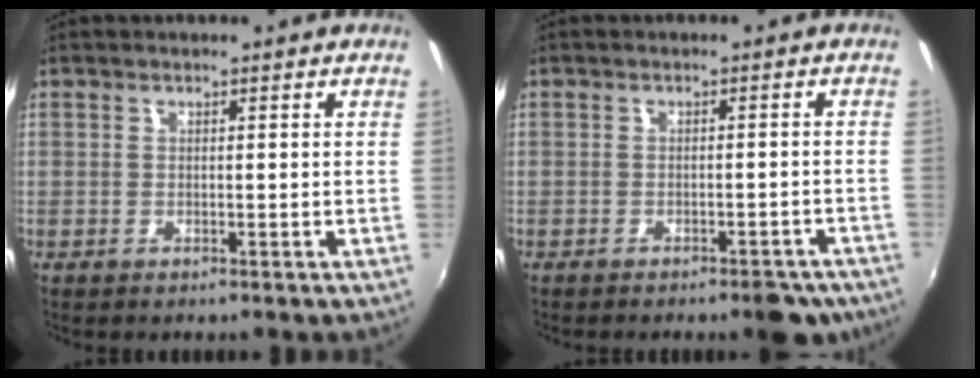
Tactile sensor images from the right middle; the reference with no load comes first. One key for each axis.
{"total": 6.4, "fx": -5.1, "fy": 2.3, "fz": 3.0, "tx": -0.039, "ty": 0.004, "tz": -0.048}